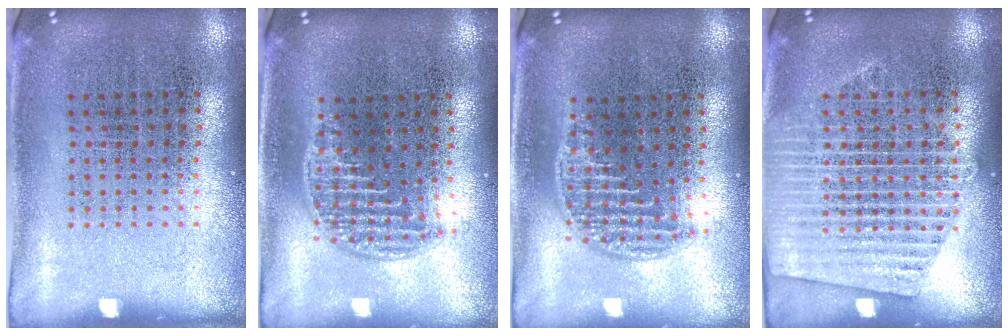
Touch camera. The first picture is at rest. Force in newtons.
{"total": 1.2, "press": 1.1, "slide": 0.6}
{"total": 1.2, "press": 1.1, "slide": 0.6}
{"total": 1.8, "press": 1.7, "slide": 0.3}